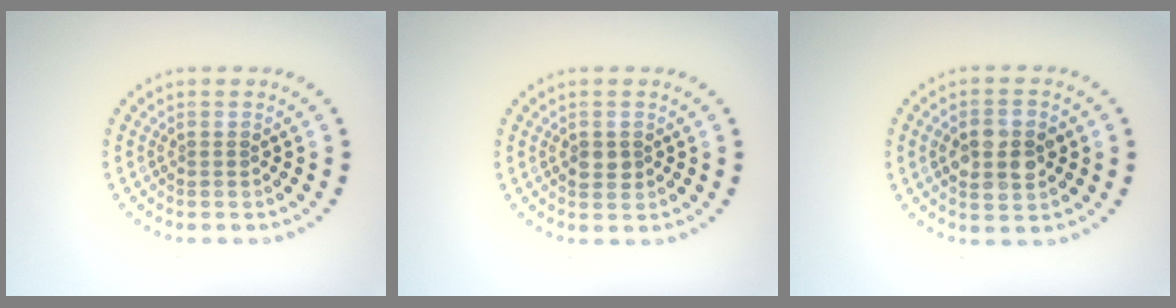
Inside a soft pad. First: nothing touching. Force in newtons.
{"total": 1.4, "press": 1.4, "slide": 0.2}
{"total": 4.5, "press": 4.5, "slide": 0.2}